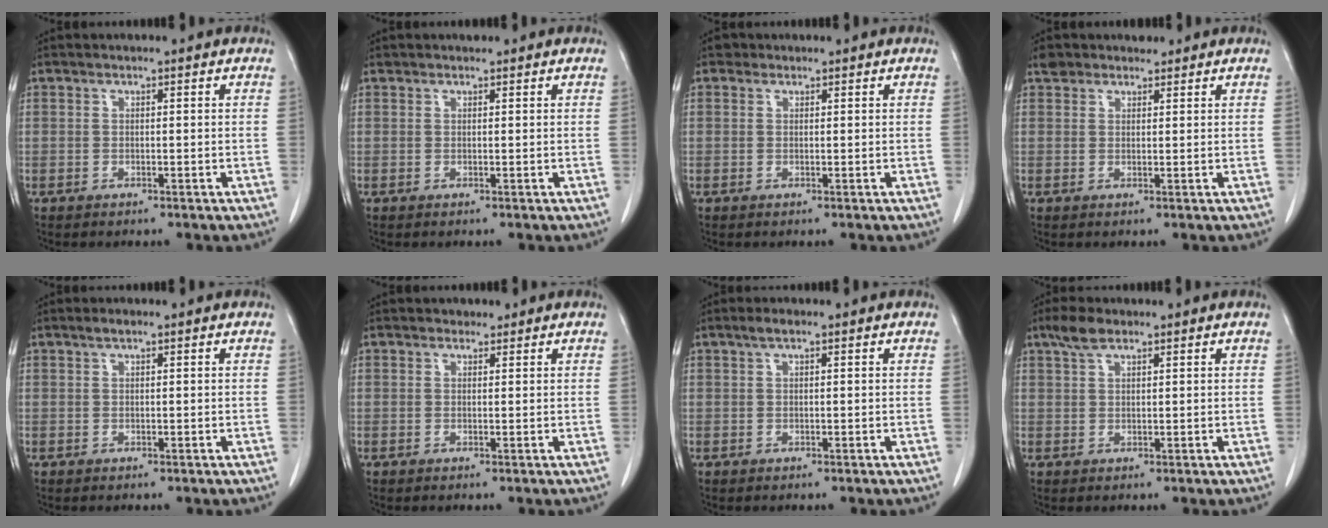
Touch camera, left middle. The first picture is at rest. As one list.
[{"total": 0.7, "force": [0.7, 0.2, 0.0], "torque": [-0.009, 0.005, 0.013]}, {"total": 1.0, "force": [0.7, 0.7, 0.1], "torque": [0.002, 0.005, 0.007]}, {"total": 2.3, "force": [2.0, 1.1, 0.0], "torque": [-0.001, 0.014, 0.032]}, {"total": 0.9, "force": [0.6, 0.1, 0.6], "torque": [-0.015, 0.005, 0.013]}, {"total": 0.9, "force": [0.8, 0.6, 0.0], "torque": [0.001, 0.000, 0.009]}, {"total": 1.3, "force": [0.8, 0.2, 1.0], "torque": [-0.023, 0.009, 0.015]}, {"total": 3.2, "force": [2.3, 1.2, 1.8], "torque": [-0.043, 0.009, 0.046]}]